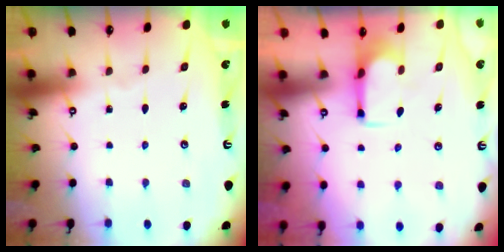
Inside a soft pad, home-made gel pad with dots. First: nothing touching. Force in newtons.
{"total": 2.5, "press": 2.4, "slide": 0.9}